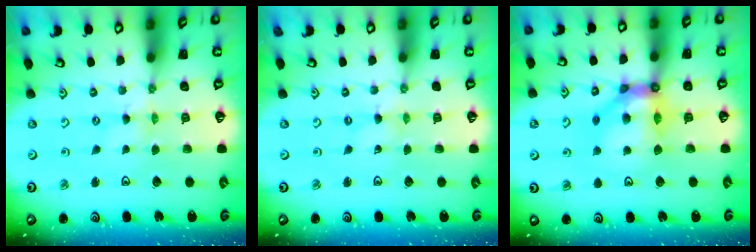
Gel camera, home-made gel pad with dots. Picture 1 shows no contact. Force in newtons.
{"total": 0.0}
{"total": 11.3, "press": 11.0, "slide": 2.3}